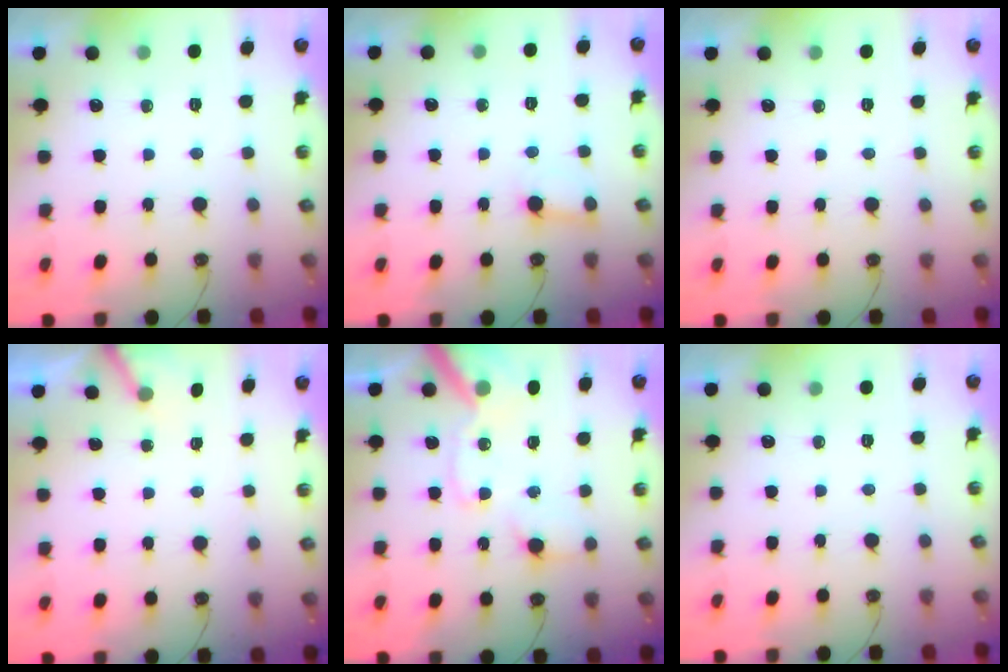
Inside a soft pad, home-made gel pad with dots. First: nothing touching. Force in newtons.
{"total": 5.7, "press": 5.7, "slide": 0.2}
{"total": 0.0}
{"total": 3.0, "press": 3.0, "slide": 0.2}
{"total": 13.7, "press": 13.6, "slide": 2.0}
{"total": 0.0}